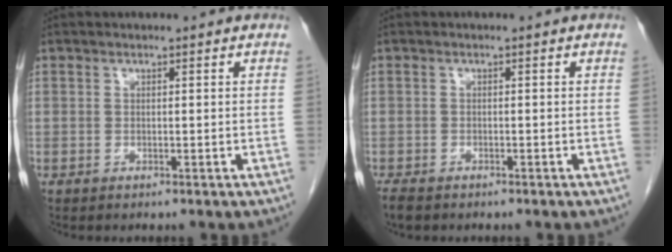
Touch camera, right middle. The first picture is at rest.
{"total": 2.7, "force": [-2.1, 1.0, 1.3], "torque": [-0.028, -0.007, -0.032]}